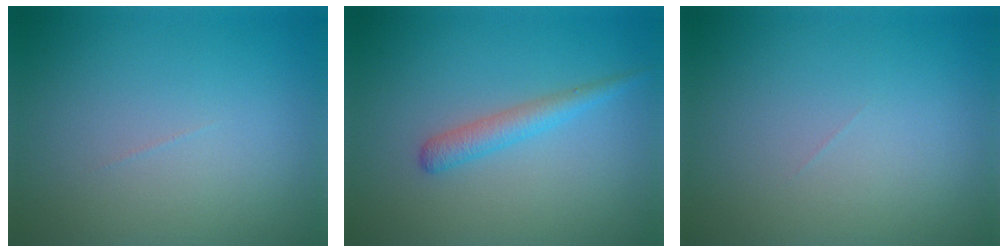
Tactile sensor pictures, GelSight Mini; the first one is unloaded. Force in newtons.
{"total": 2.1, "press": 2.1, "slide": 0.1}
{"total": 0.0}